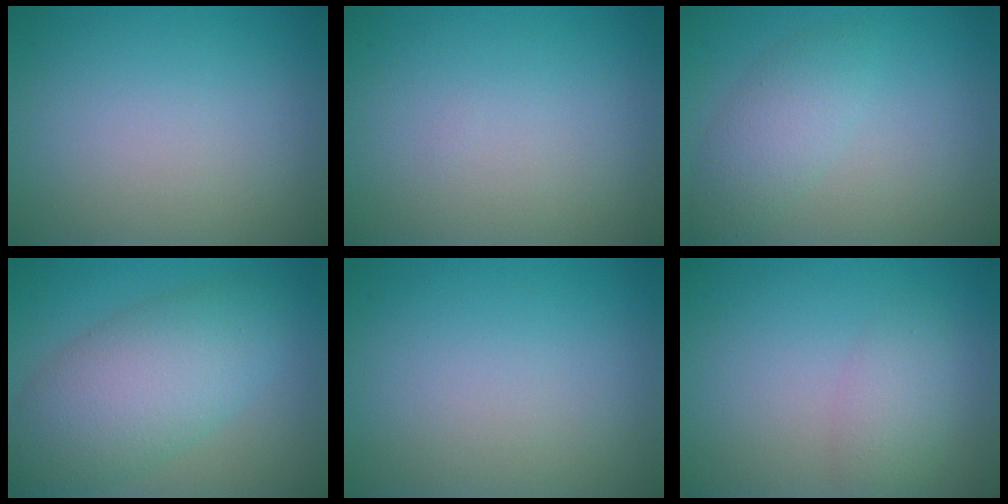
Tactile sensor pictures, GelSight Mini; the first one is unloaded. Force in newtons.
{"total": 0.0}
{"total": 3.0, "press": 3.0, "slide": 0.1}
{"total": 7.9, "press": 7.9, "slide": 0.3}
{"total": 0.0}
{"total": 2.4, "press": 2.4, "slide": 0.1}